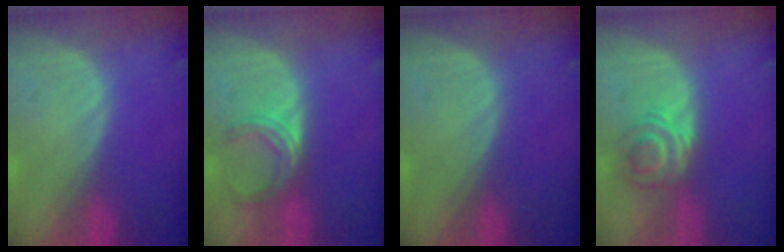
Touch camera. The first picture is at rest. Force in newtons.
{"total": 5.1, "press": 4.5, "slide": 2.4}
{"total": 0.0}
{"total": 5.9, "press": 4.8, "slide": 3.3}